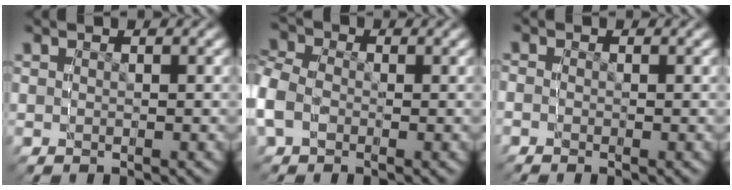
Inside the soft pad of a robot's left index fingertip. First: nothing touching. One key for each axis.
{"total": 3.6, "fx": -1.6, "fy": 3.0, "fz": 1.2, "tx": -0.034, "ty": -0.017, "tz": -0.027}
{"total": 1.9, "fx": -1.1, "fy": -1.3, "fz": -0.7, "tx": 0.016, "ty": -0.002, "tz": -0.022}